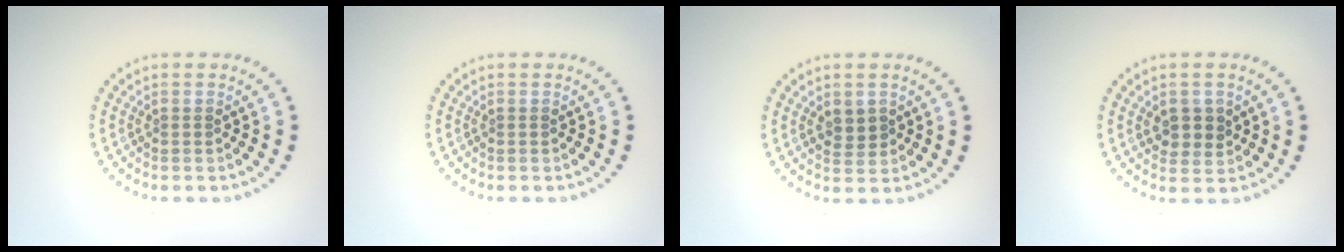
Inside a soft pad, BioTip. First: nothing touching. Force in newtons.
{"total": 0.0}
{"total": 1.3, "press": 1.2, "slide": 0.6}
{"total": 2.4, "press": 2.3, "slide": 0.7}